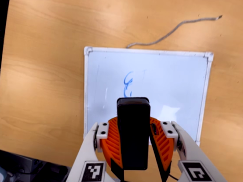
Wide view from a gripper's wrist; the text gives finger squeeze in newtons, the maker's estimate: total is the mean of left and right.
{"total": 10.7, "left": 9.9, "right": 11.5}